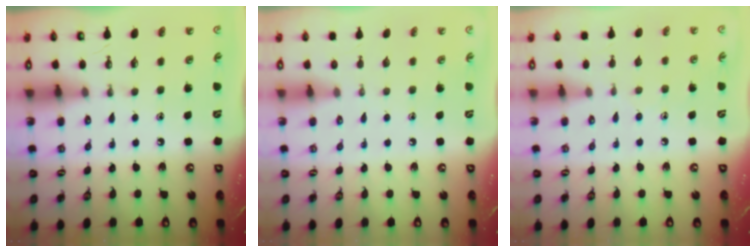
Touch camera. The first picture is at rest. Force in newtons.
{"total": 0.0}
{"total": 5.9, "press": 5.9, "slide": 0.6}